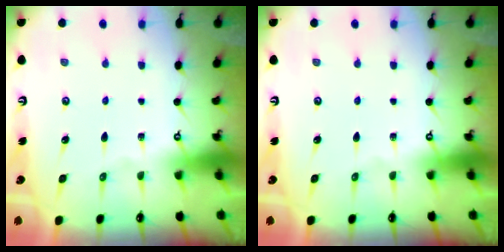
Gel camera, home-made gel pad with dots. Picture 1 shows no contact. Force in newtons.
{"total": 0.0}